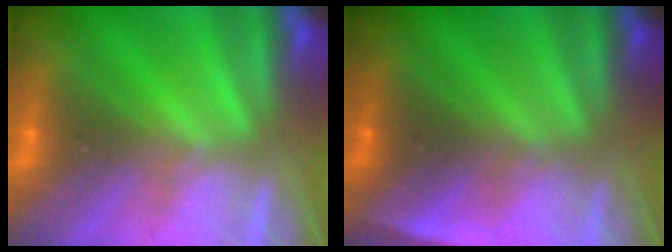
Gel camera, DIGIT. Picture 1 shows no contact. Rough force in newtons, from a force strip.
{"total": 4.8}